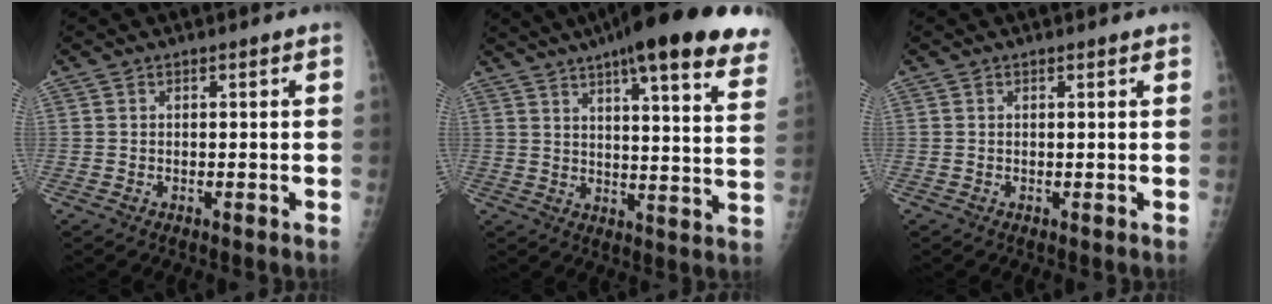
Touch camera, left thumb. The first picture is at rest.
{"total": 26.5, "force": [18.3, 4.6, 18.6], "torque": [-0.244, -0.041, 0.231]}
{"total": 0.8, "force": [0.7, 0.0, 0.4], "torque": [-0.007, -0.001, 0.011]}